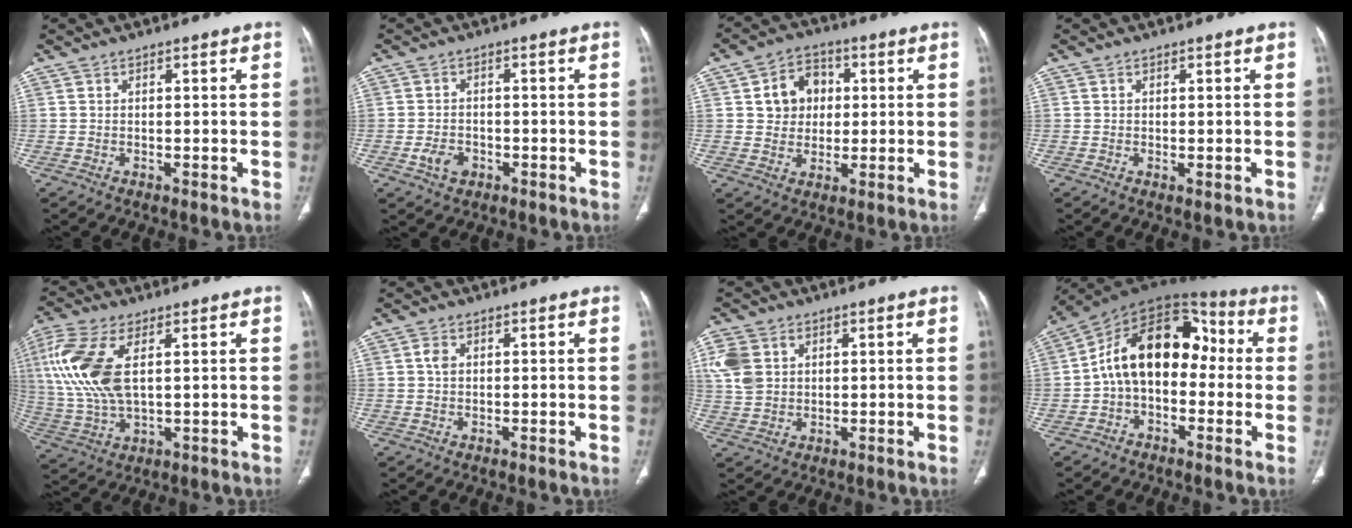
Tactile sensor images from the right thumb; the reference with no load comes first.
{"total": 3.8, "force": [-1.5, 2.7, 2.1], "torque": [-0.033, 0.009, -0.023]}
{"total": 8.6, "force": [1.7, 7.3, 4.3], "torque": [-0.033, 0.003, 0.024]}
{"total": 0.7, "force": [-0.1, 0.3, 0.7], "torque": [-0.018, -0.005, 0.001]}
{"total": 14.9, "force": [3.6, 7.2, 12.5], "torque": [-0.297, -0.004, 0.079]}
{"total": 1.9, "force": [0.5, 1.3, 1.3], "torque": [-0.023, 0.003, 0.008]}
{"total": 7.8, "force": [2.4, 5.9, 4.4], "torque": [-0.089, 0.000, 0.051]}
{"total": 16.7, "force": [-0.6, 10.8, 12.6], "torque": [-0.179, 0.056, -0.025]}